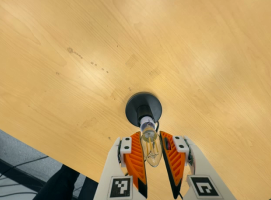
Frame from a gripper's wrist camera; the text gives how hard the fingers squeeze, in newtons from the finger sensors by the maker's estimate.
{"total": 12.5, "left": 12.7, "right": 12.4}